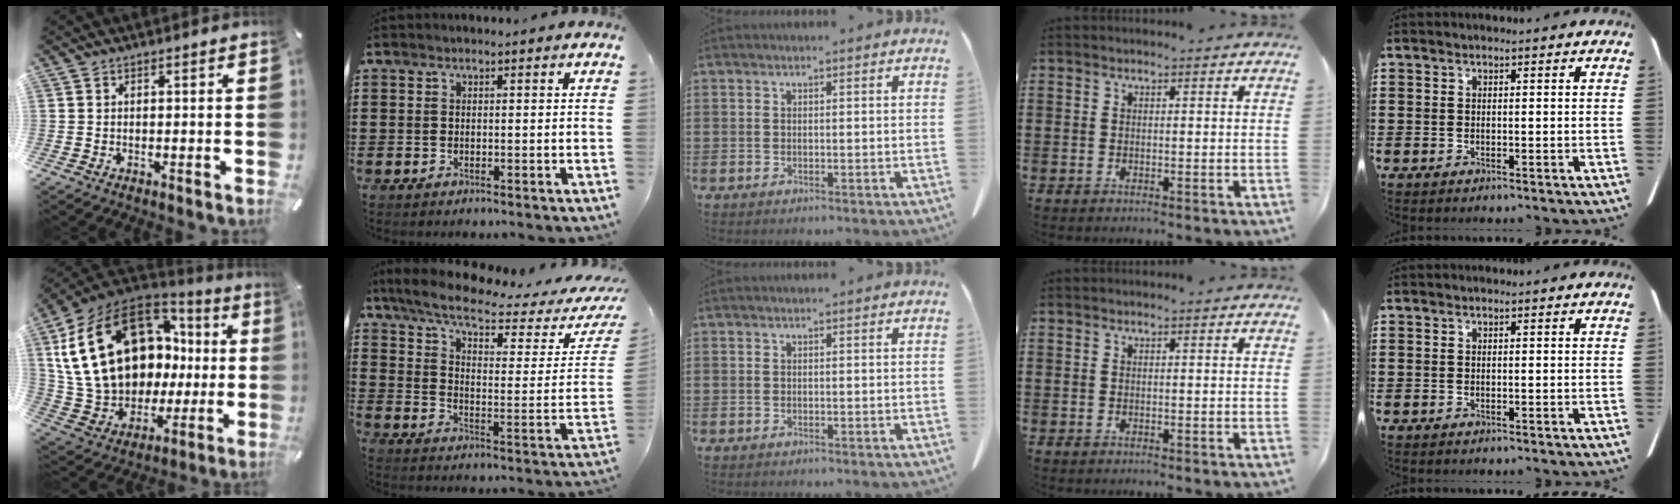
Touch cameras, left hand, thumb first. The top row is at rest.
{"thumb": {"total": 26.3, "force": [7.6, 18.6, 16.9], "torque": [-0.349, -0.037, 0.166]}, "index": {"total": 7.9, "force": [5.9, 1.2, 5.1], "torque": [-0.115, -0.037, 0.097]}}